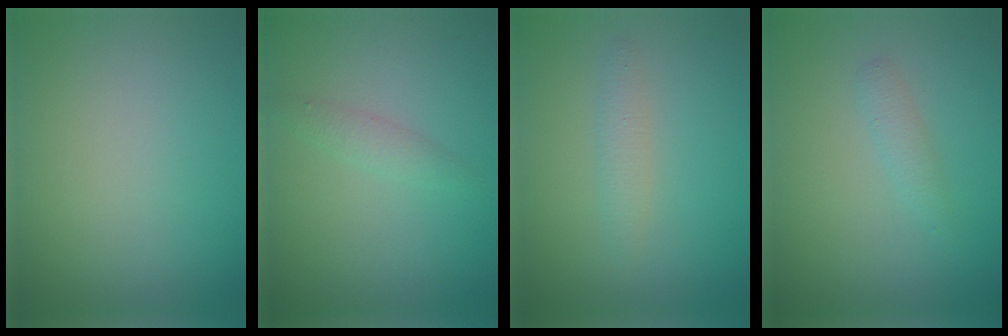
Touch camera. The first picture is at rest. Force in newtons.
{"total": 1.4, "press": 1.4, "slide": 0.1}
{"total": 1.5, "press": 1.5, "slide": 0.0}
{"total": 1.1, "press": 1.1, "slide": 0.1}